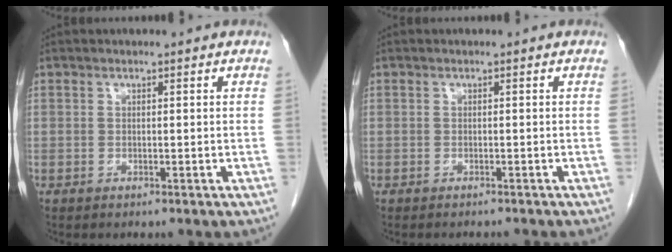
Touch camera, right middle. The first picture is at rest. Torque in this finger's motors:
{"motor_torque": [0.04, -0.04, -0.05, 0.01]}